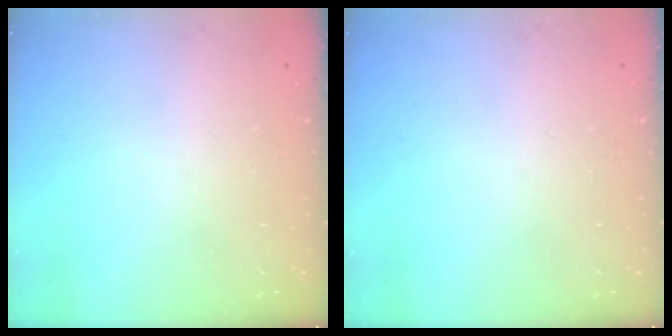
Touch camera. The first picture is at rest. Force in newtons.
{"total": 0.0}